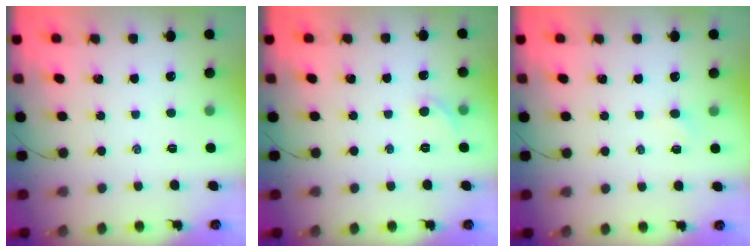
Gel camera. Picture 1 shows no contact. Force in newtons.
{"total": 4.4, "press": 4.0, "slide": 1.6}
{"total": 1.3, "press": 1.2, "slide": 0.5}